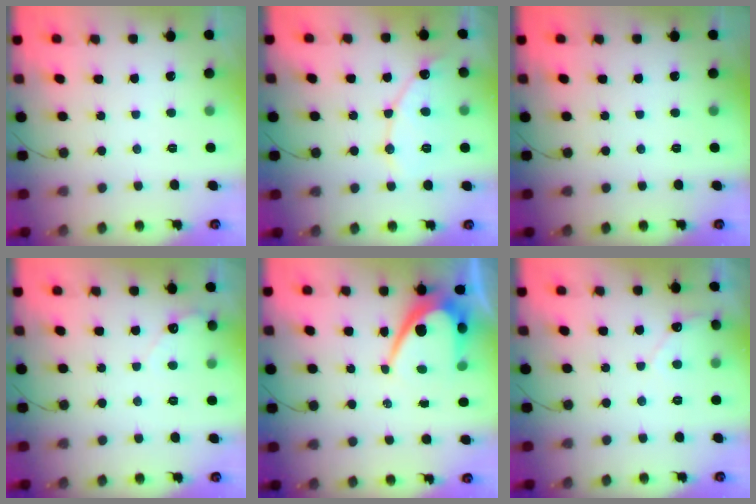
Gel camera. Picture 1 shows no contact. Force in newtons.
{"total": 9.9, "press": 9.9, "slide": 0.8}
{"total": 0.0}
{"total": 2.2, "press": 2.2, "slide": 0.1}
{"total": 10.3, "press": 10.3, "slide": 0.8}
{"total": 5.3, "press": 5.3, "slide": 0.4}